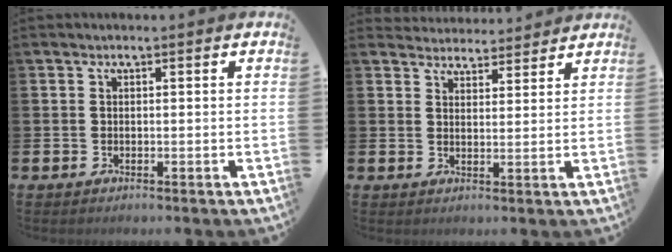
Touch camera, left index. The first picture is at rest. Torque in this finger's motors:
{"motor_torque": [0.48, -0.58, 0.10, 0.00]}